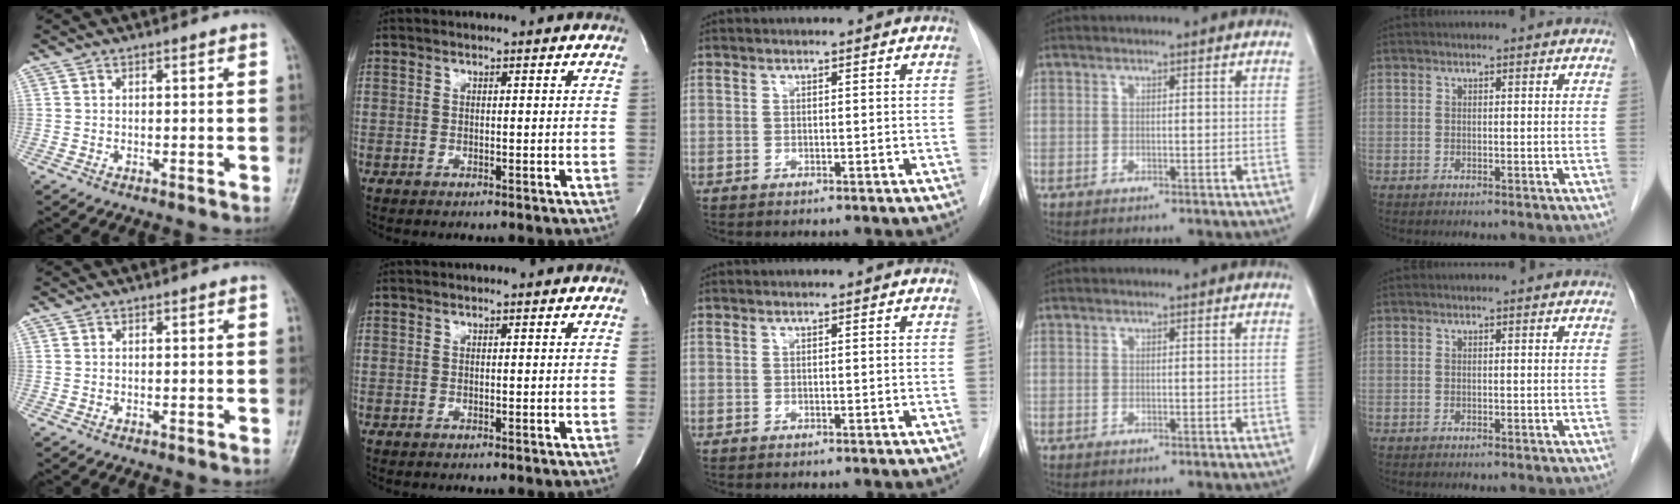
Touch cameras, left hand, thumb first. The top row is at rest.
{}